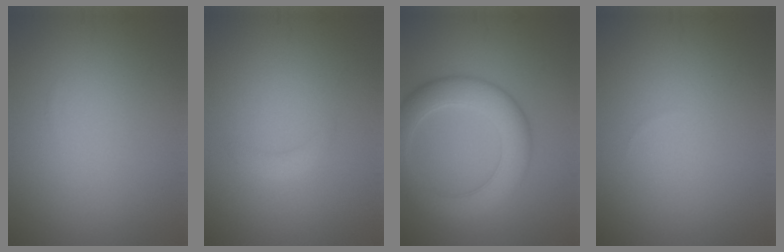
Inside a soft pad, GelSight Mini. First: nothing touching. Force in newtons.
{"total": 1.1, "press": 1.1, "slide": 0.1}
{"total": 6.5, "press": 6.4, "slide": 0.4}
{"total": 0.0}